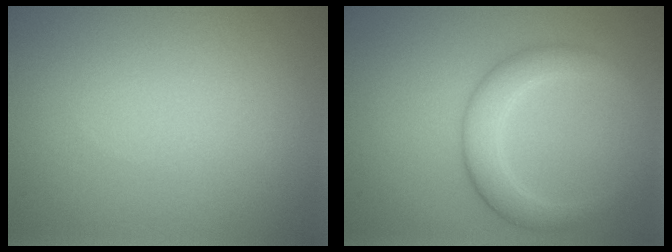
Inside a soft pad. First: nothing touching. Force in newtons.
{"total": 3.7, "press": 3.7, "slide": 0.2}